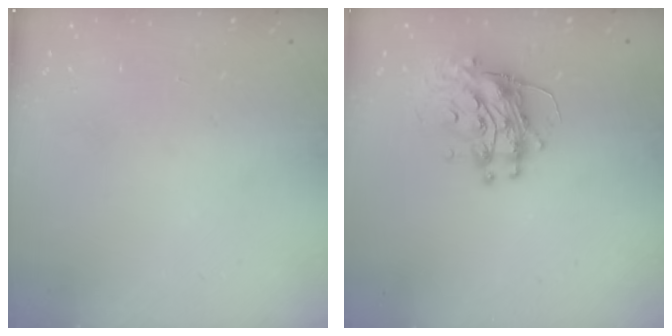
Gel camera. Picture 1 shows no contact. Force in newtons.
{"total": 11.4, "press": 11.3, "slide": 1.1}